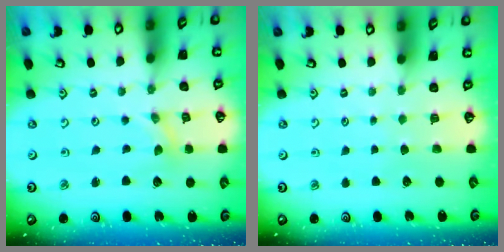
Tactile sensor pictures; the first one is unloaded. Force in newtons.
{"total": 0.6, "press": 0.6, "slide": 0.1}